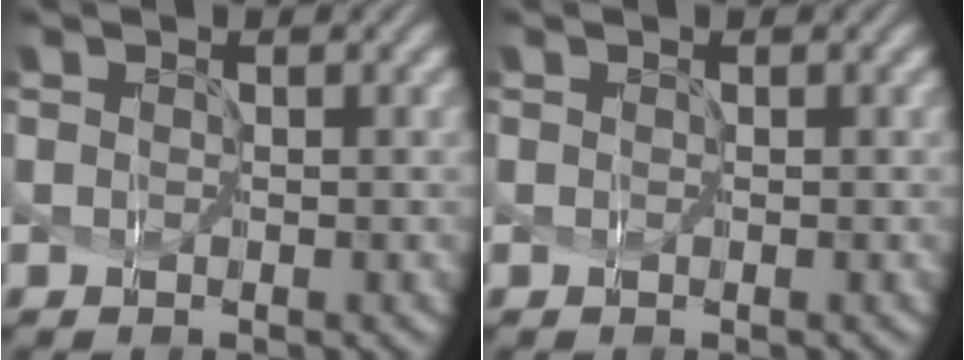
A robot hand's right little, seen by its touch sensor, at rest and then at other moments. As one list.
[{"total": 0.0}]